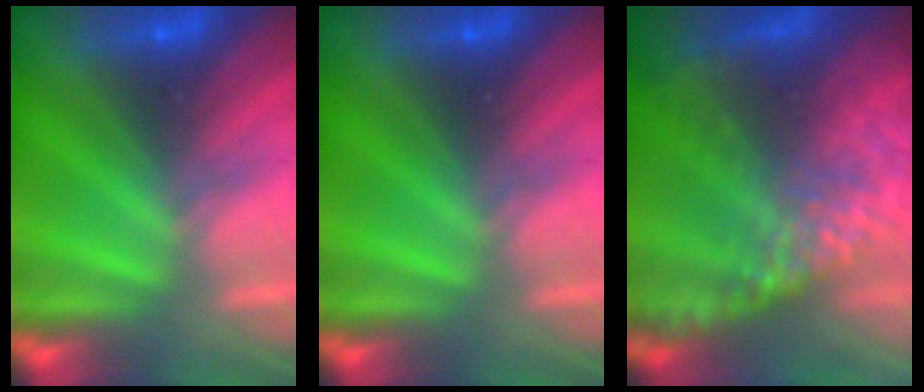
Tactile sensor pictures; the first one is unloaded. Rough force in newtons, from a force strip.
{"total": 0.0}
{"total": 7.5}